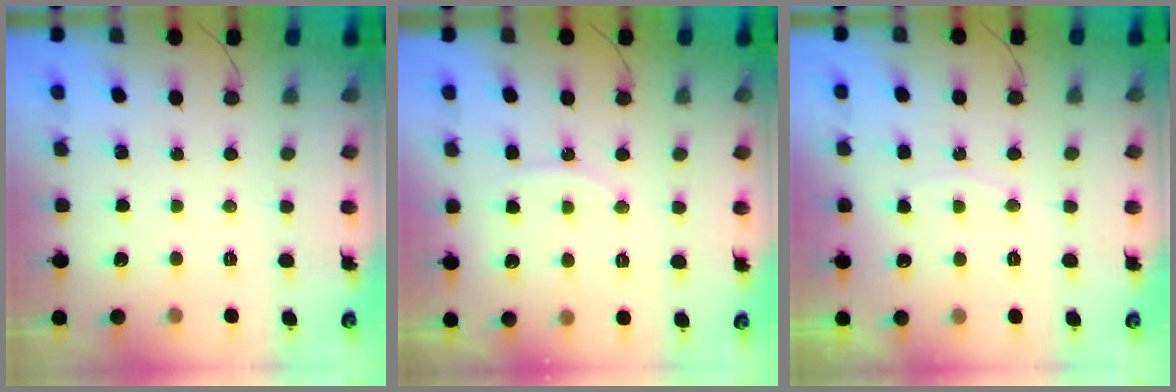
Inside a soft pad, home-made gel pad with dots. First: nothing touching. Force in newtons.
{"total": 9.3, "press": 9.3, "slide": 0.6}
{"total": 4.4, "press": 4.4, "slide": 0.5}